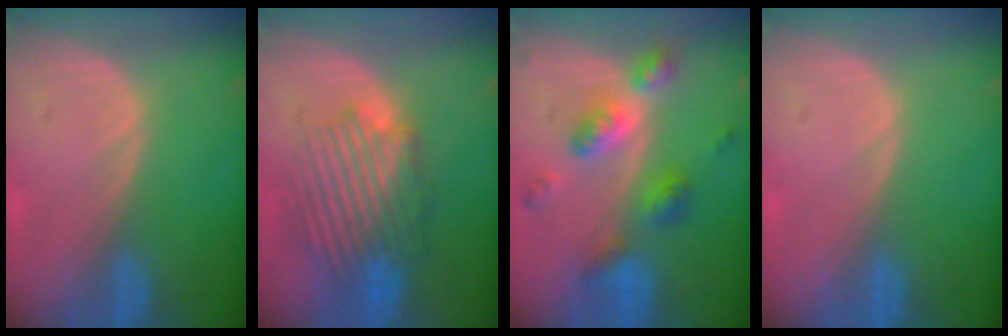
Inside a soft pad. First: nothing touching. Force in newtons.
{"total": 8.9, "press": 8.8, "slide": 1.5}
{"total": 7.4, "press": 7.4, "slide": 0.5}
{"total": 0.0}